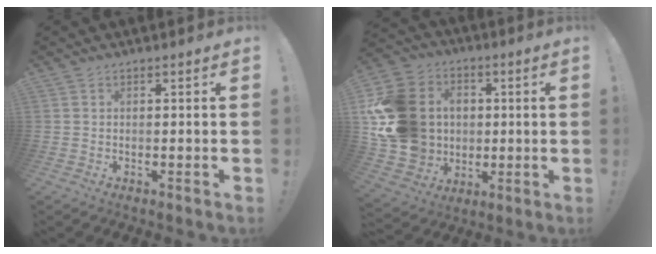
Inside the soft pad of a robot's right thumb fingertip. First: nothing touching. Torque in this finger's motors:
{"motor_torque": [2.59, 2.42, 1.72, 0.22, 0.22]}